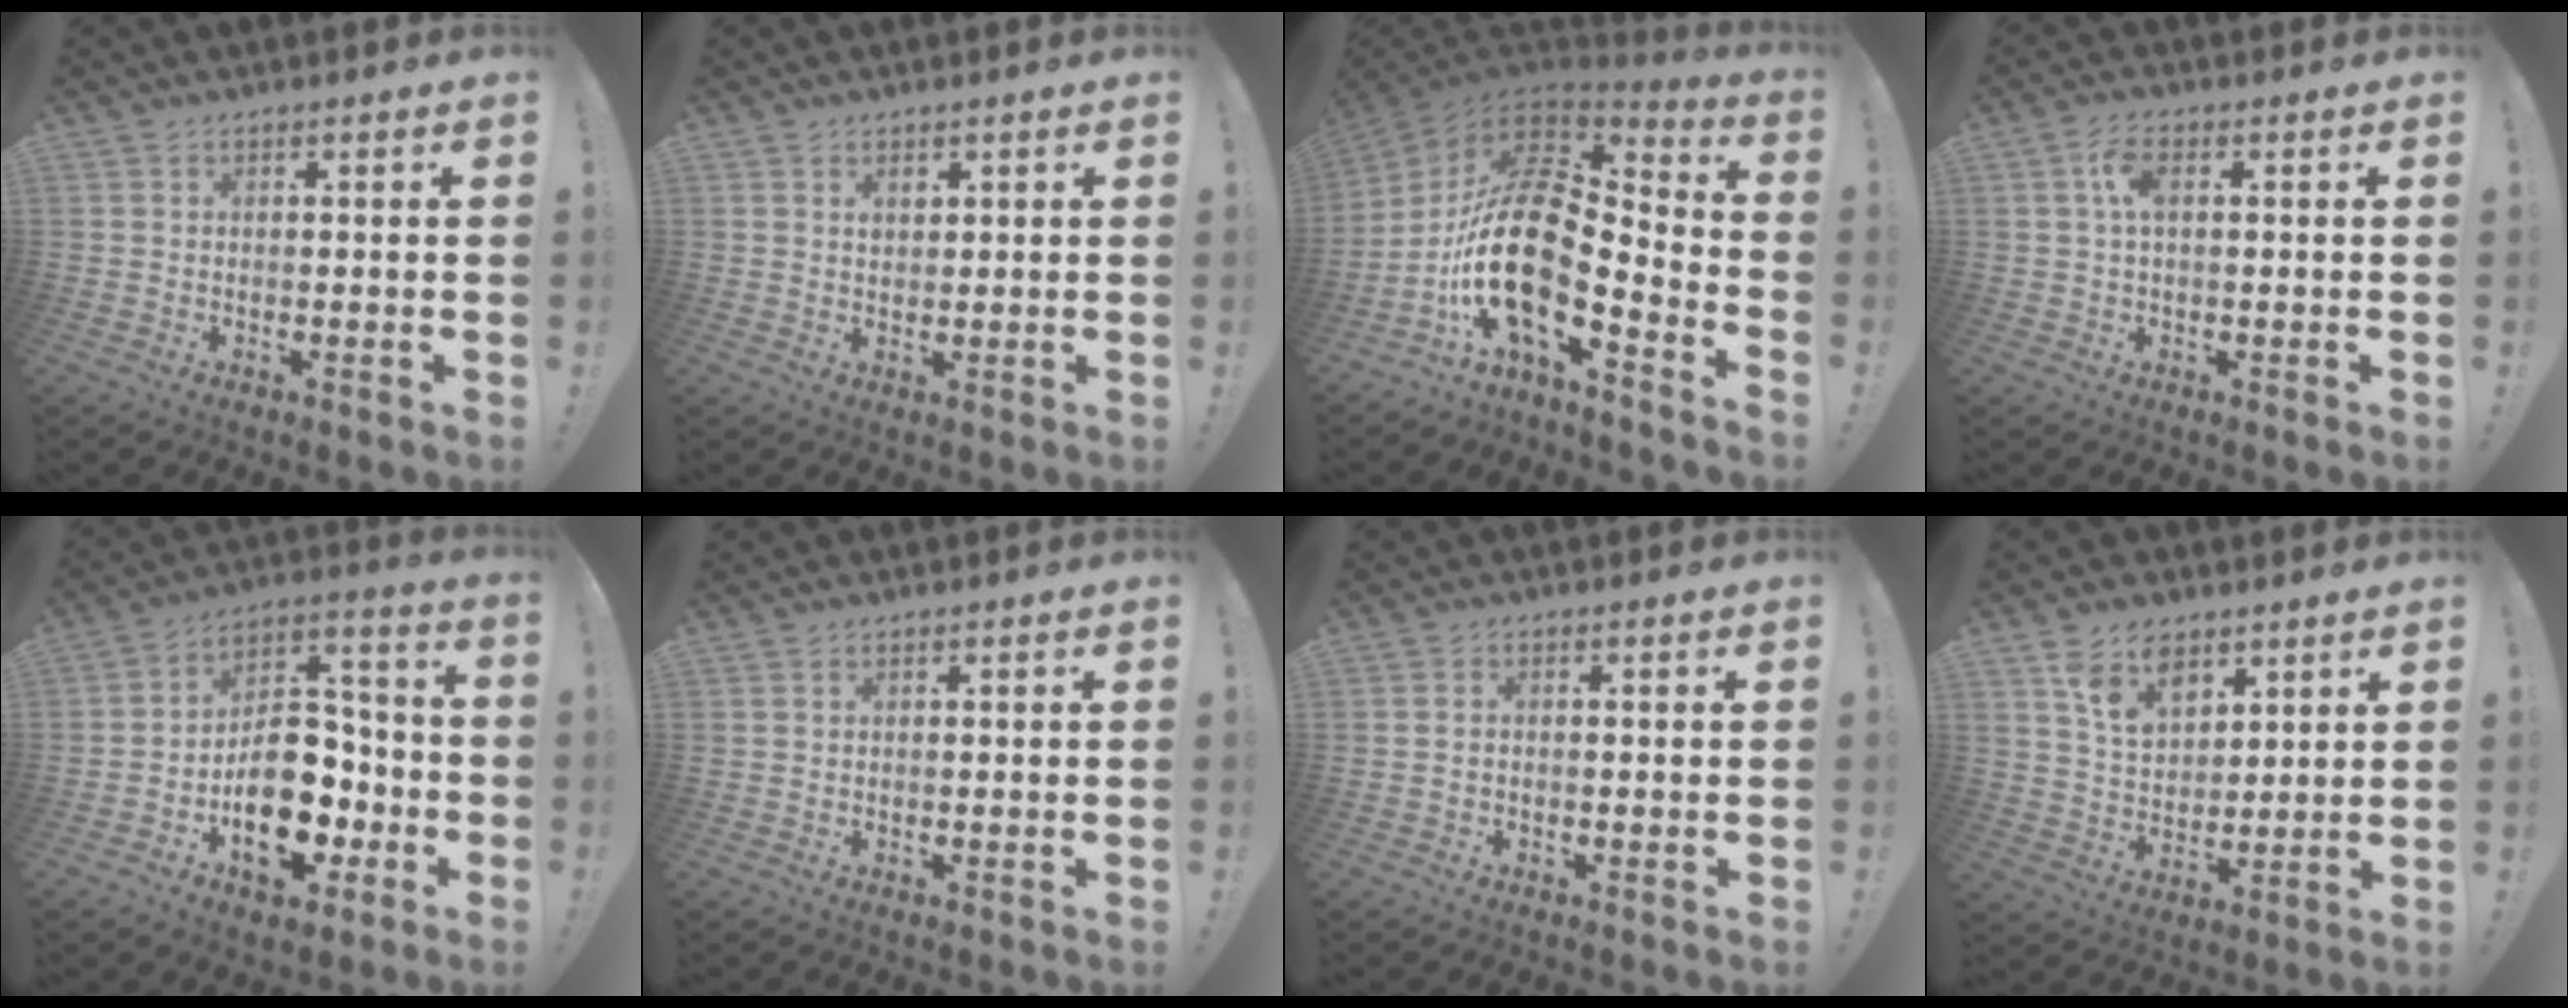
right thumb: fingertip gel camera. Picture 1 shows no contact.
{"total": 1.7, "force": [0.9, 1.2, 0.8], "torque": [-0.008, -0.002, 0.015]}
{"total": 20.9, "force": [-3.2, 8.8, 18.6], "torque": [-0.385, 0.002, -0.058]}
{"total": 5.0, "force": [0.9, 2.4, 4.3], "torque": [-0.084, 0.010, 0.015]}
{"total": 17.9, "force": [-6.8, 11.8, 11.7], "torque": [-0.163, 0.052, -0.098]}
{"total": 0.0}
{"total": 0.6, "force": [-0.2, 0.4, 0.3], "torque": [-0.008, 0.004, -0.004]}
{"total": 10.3, "force": [6.6, 6.3, 4.7], "torque": [-0.077, -0.032, 0.127]}